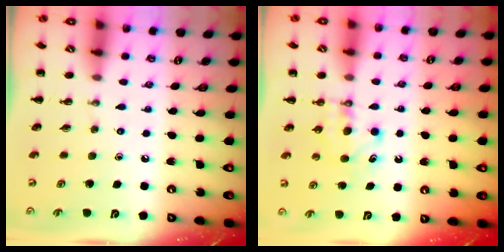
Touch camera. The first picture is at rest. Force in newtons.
{"total": 6.3, "press": 6.1, "slide": 1.4}